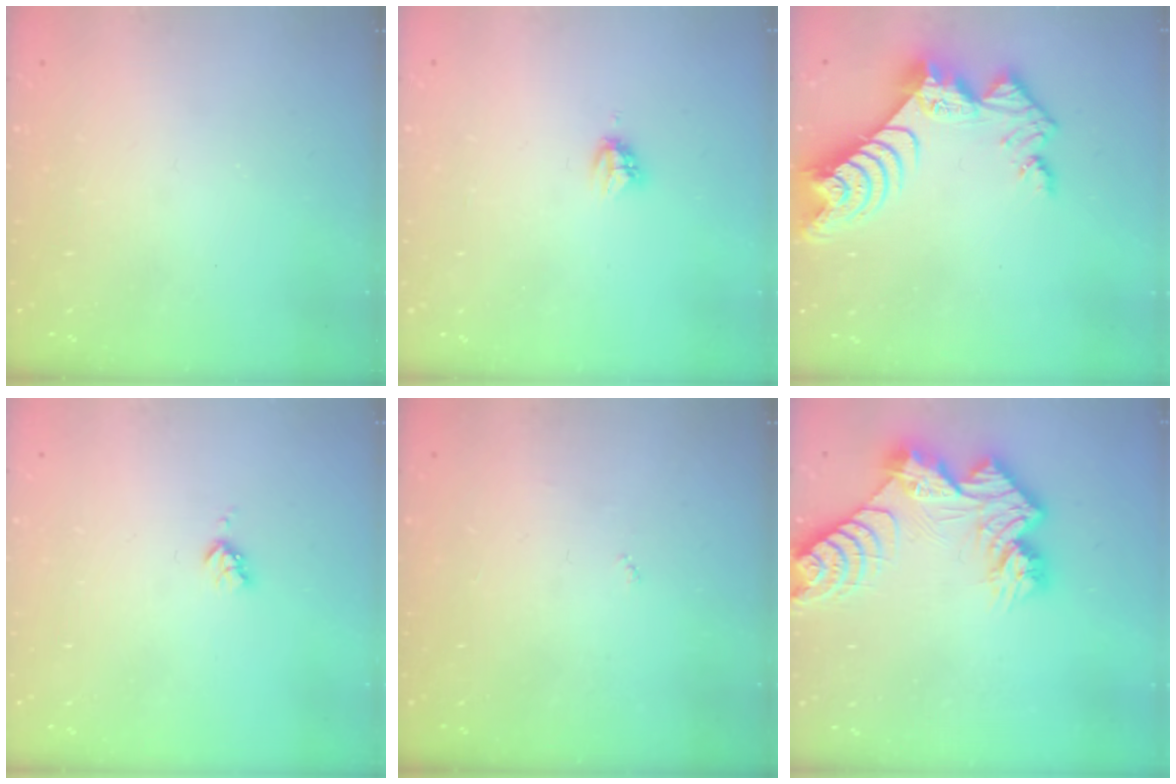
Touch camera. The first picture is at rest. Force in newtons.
{"total": 3.2, "press": 3.2, "slide": 0.4}
{"total": 12.5, "press": 12.5, "slide": 1.2}
{"total": 3.0, "press": 3.0, "slide": 0.3}
{"total": 2.7, "press": 2.7, "slide": 0.4}
{"total": 13.4, "press": 13.4, "slide": 1.1}